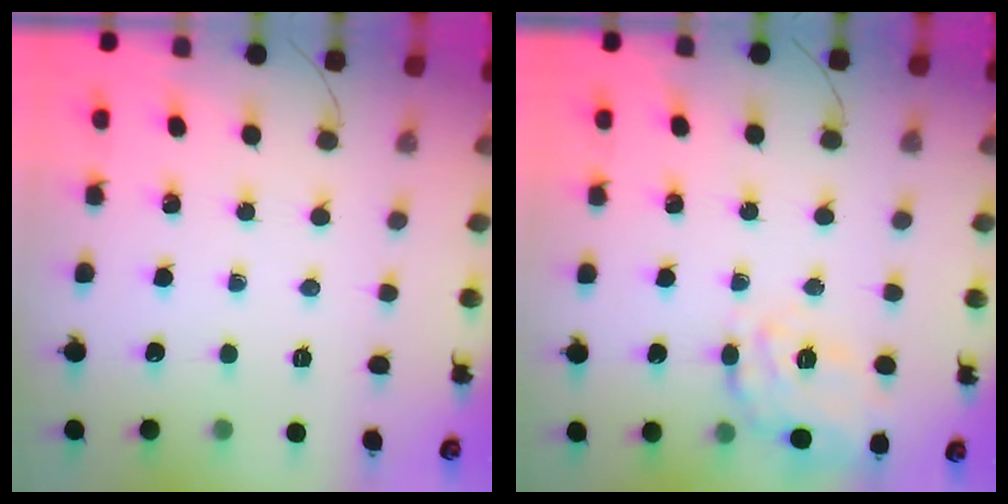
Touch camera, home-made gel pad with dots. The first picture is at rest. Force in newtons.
{"total": 13.8, "press": 13.5, "slide": 2.5}